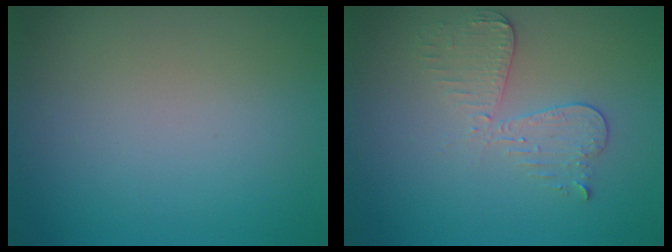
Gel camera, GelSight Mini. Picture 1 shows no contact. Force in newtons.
{"total": 3.0, "press": 2.7, "slide": 1.2}